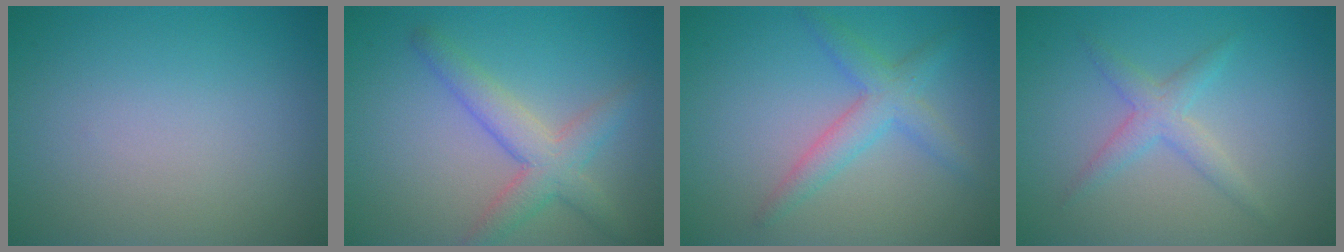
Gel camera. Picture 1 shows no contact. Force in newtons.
{"total": 4.0, "press": 4.0, "slide": 0.1}
{"total": 3.3, "press": 3.3, "slide": 0.1}
{"total": 2.2, "press": 2.2, "slide": 0.1}